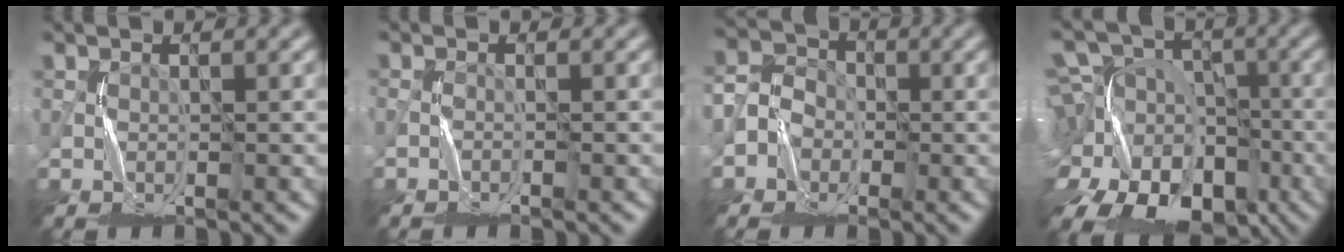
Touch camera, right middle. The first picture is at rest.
{"total": 0.9, "force": [-0.9, -0.1, 0.0], "torque": [0.002, 0.002, -0.018]}
{"total": 2.5, "force": [-1.4, 2.0, 0.1], "torque": [0.009, 0.009, -0.033]}
{"total": 18.6, "force": [-8.3, 13.8, 9.4], "torque": [-0.203, -0.011, -0.146]}